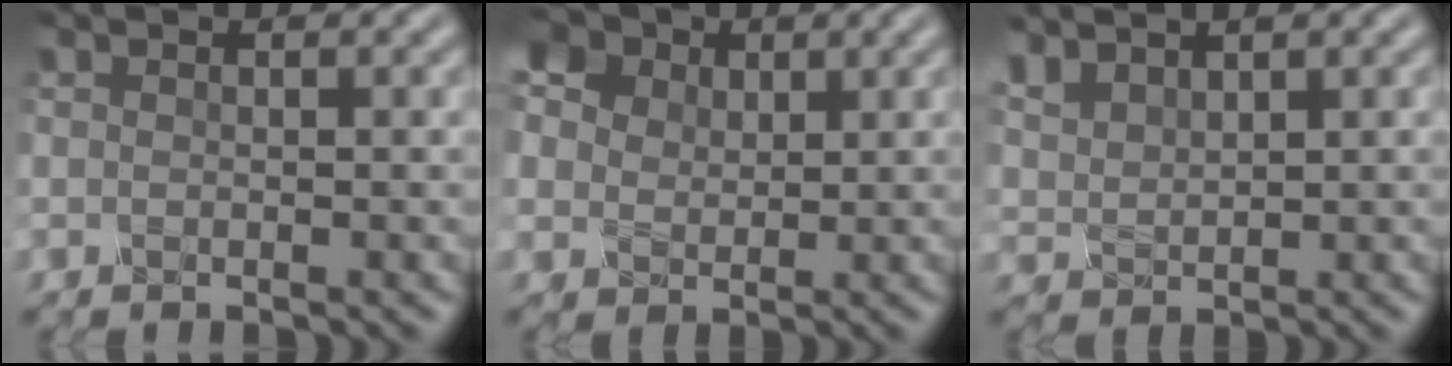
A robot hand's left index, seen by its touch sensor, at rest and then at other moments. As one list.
[{"total": 12.3, "force": [6.4, 8.8, 5.8], "torque": [-0.132, 0.046, 0.098]}, {"total": 2.5, "force": [2.4, 0.6, 0.2], "torque": [-0.010, 0.010, 0.056]}]